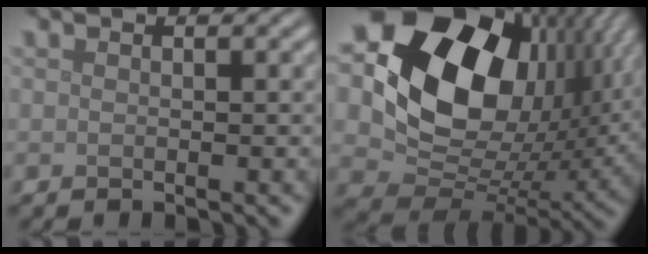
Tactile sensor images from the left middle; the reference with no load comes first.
{"total": 19.8, "force": [6.3, 13.5, 13.1], "torque": [-0.273, 0.008, 0.117]}